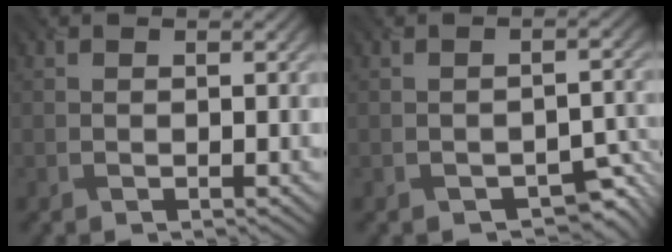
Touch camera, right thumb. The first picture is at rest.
{"total": 4.1, "force": [-3.1, 1.9, 1.9], "torque": [-0.021, -0.012, -0.040]}